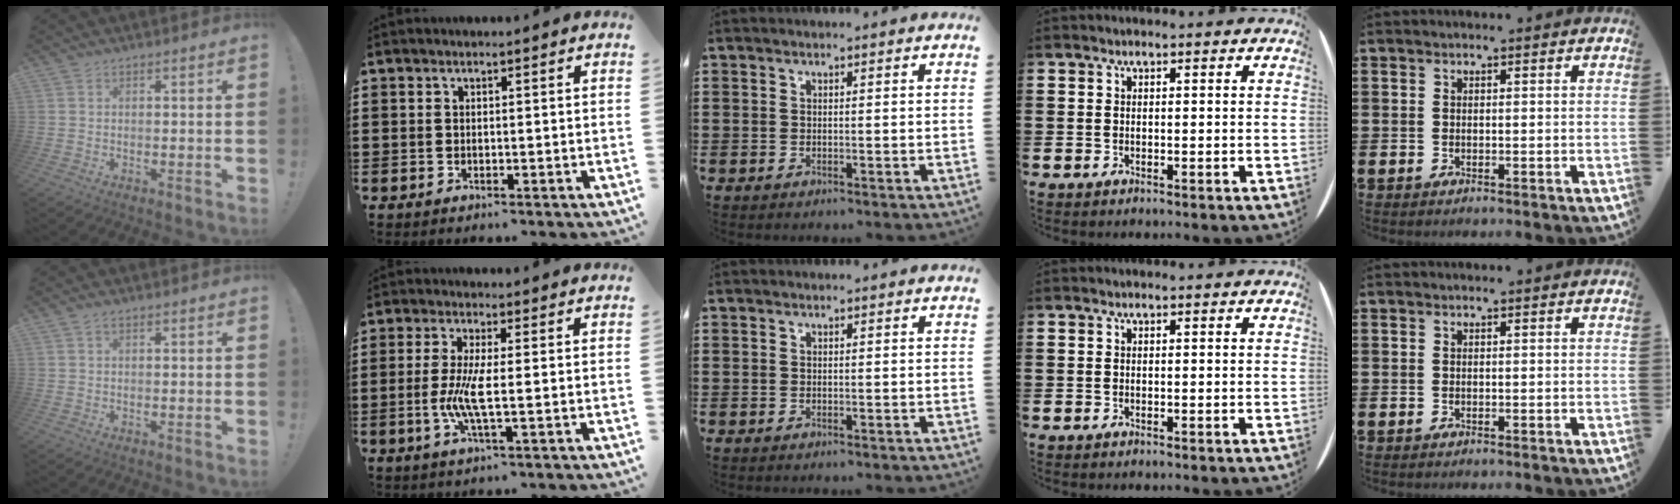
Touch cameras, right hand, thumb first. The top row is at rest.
{"thumb": {"total": 0.9, "force": [0.3, 0.5, 0.7], "torque": [-0.017, 0.003, 0.007]}, "index": {"total": 5.9, "force": [-0.8, 1.0, 5.8], "torque": [-0.130, -0.012, -0.025]}}